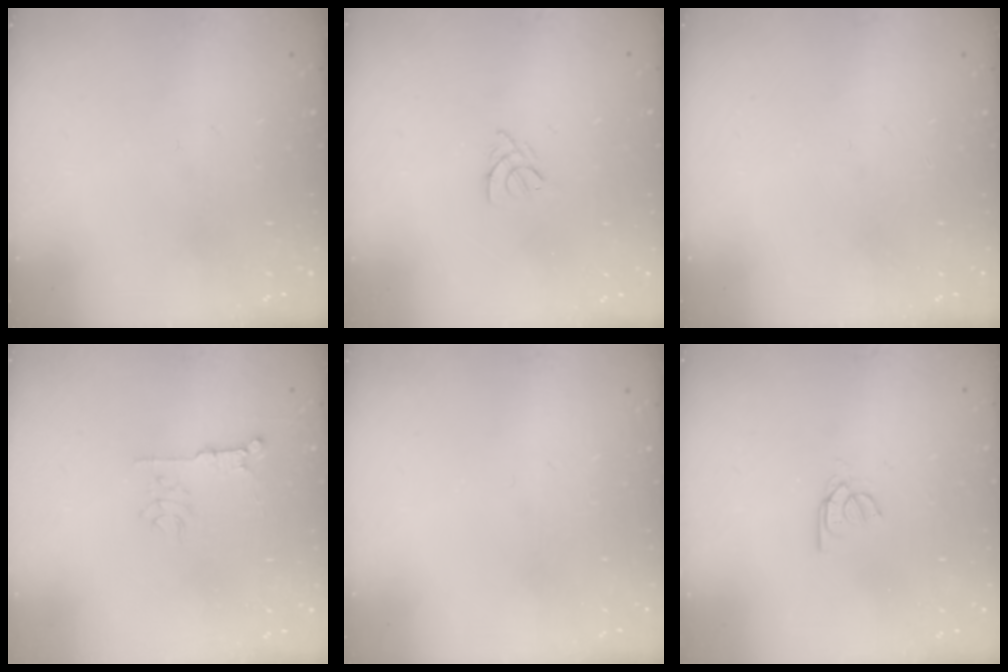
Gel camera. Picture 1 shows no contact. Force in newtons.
{"total": 2.5, "press": 2.4, "slide": 0.6}
{"total": 0.0}
{"total": 5.4, "press": 5.4, "slide": 0.7}
{"total": 0.0}
{"total": 2.6, "press": 2.6, "slide": 0.2}